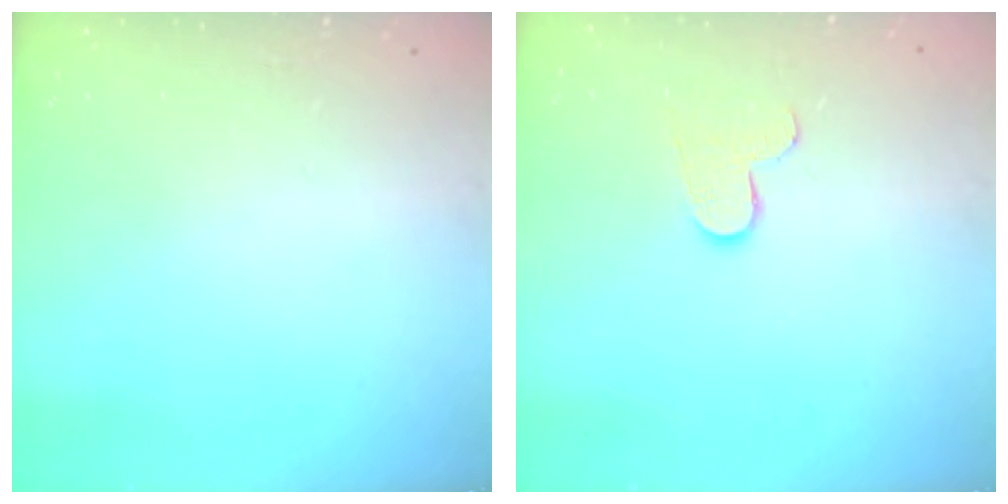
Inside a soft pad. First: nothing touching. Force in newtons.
{"total": 5.9, "press": 5.9, "slide": 0.4}